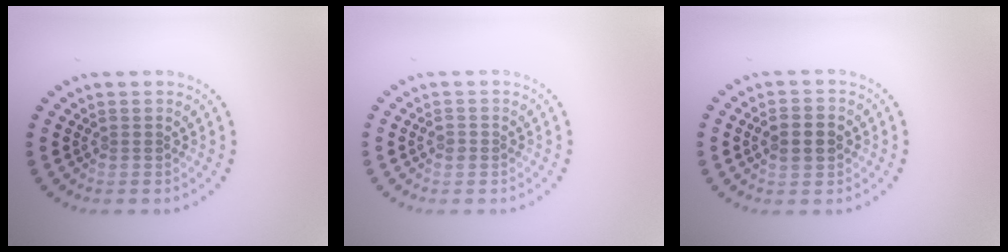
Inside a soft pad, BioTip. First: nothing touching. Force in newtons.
{"total": 0.9, "press": 0.9, "slide": 0.1}
{"total": 2.7, "press": 2.7, "slide": 0.2}